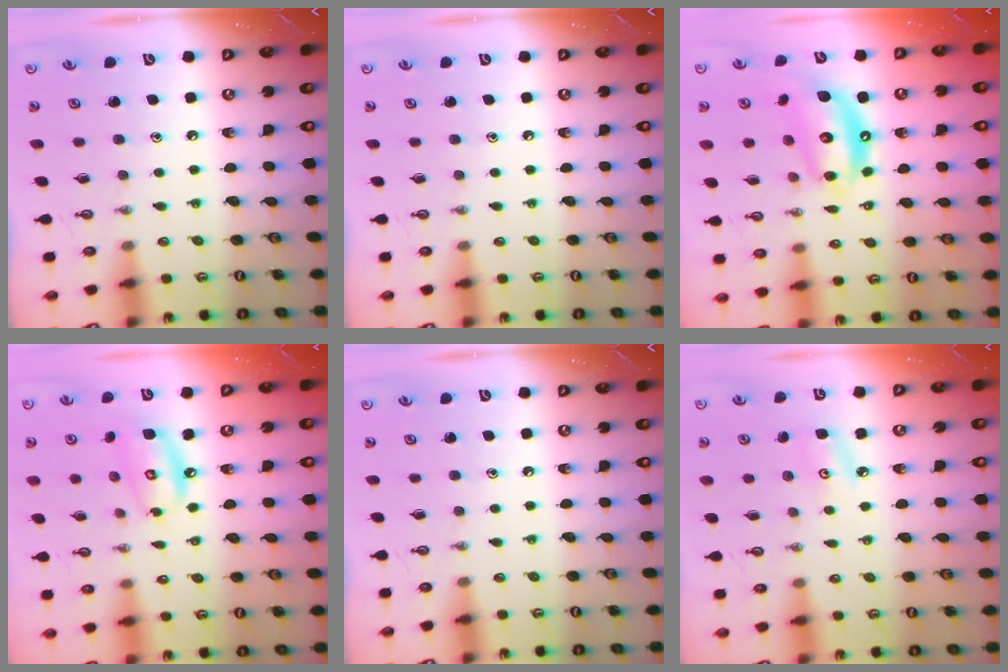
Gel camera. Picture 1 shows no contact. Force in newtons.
{"total": 0.0}
{"total": 11.7, "press": 11.6, "slide": 1.1}
{"total": 8.8, "press": 8.7, "slide": 0.7}
{"total": 0.0}
{"total": 5.1, "press": 5.0, "slide": 0.7}